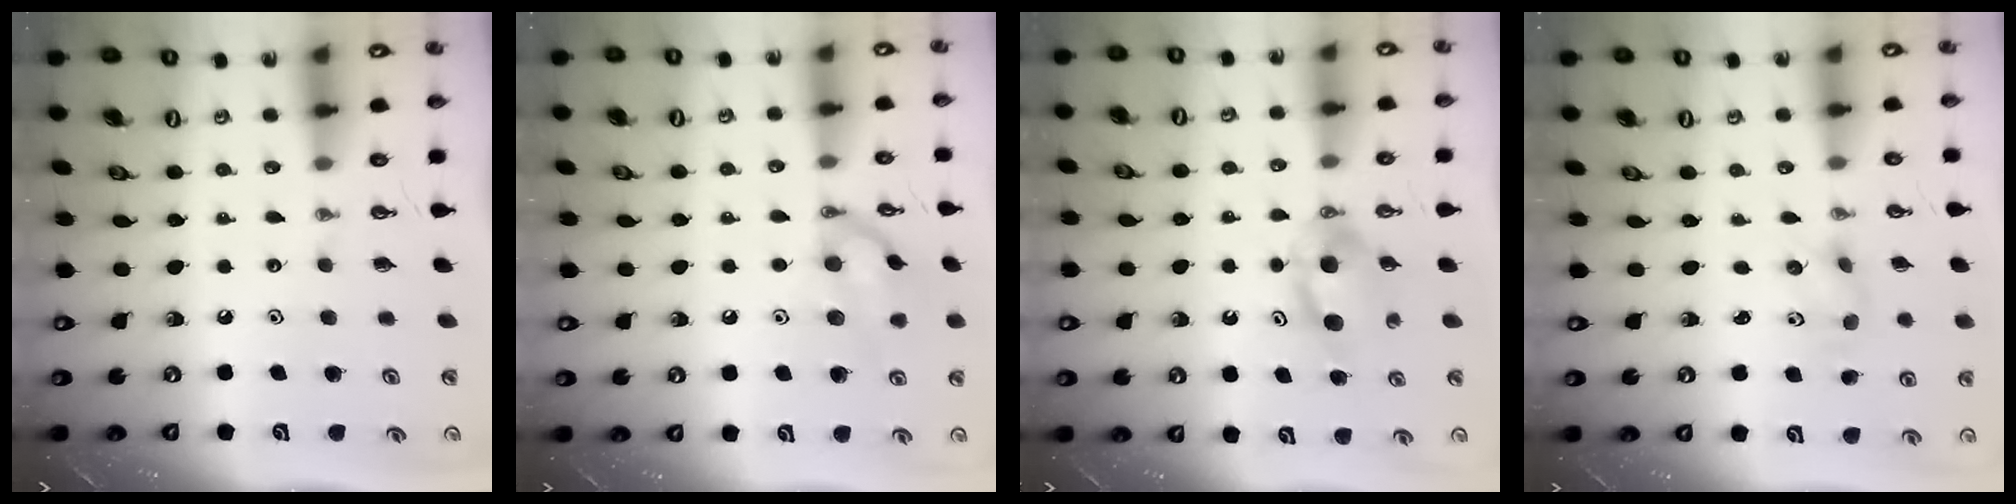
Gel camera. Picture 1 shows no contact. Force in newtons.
{"total": 12.6, "press": 10.6, "slide": 6.8}
{"total": 6.0, "press": 6.0, "slide": 0.2}
{"total": 3.4, "press": 3.1, "slide": 1.4}